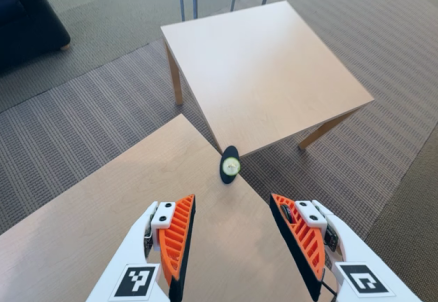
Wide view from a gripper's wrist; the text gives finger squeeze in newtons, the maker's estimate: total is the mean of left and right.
{"total": 0.0}